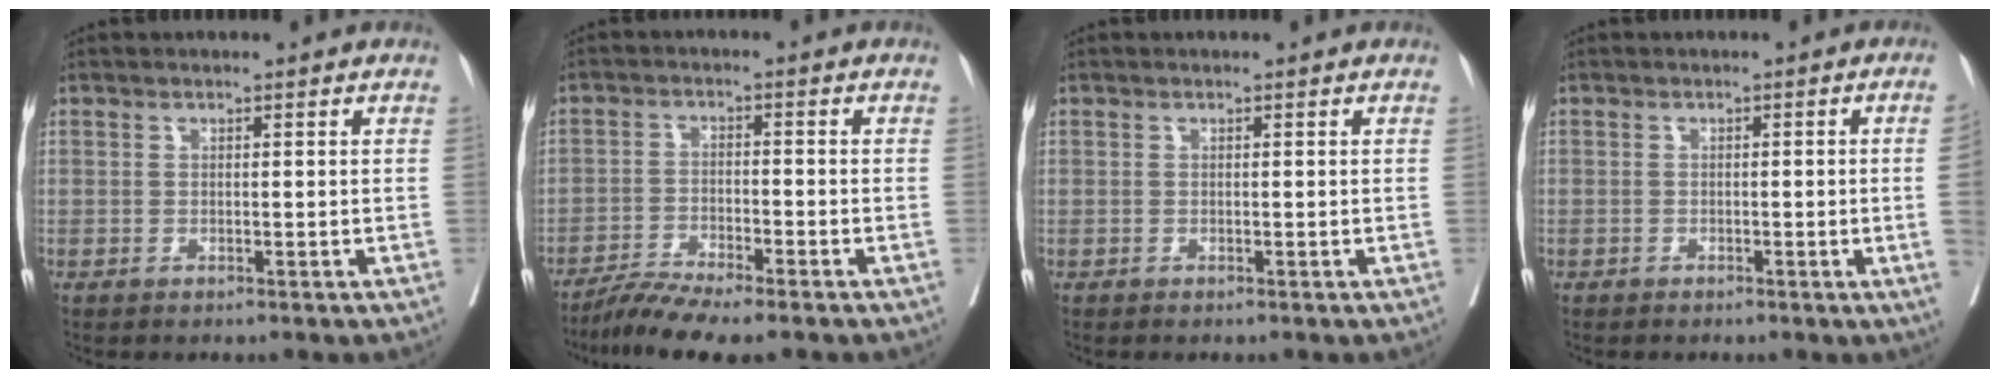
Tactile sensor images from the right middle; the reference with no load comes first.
{"total": 6.6, "force": [-5.6, -0.5, 3.5], "torque": [-0.061, -0.022, -0.099]}
{"total": 0.0}
{"total": 3.2, "force": [-0.7, -1.2, 2.9], "torque": [-0.039, -0.005, -0.007]}